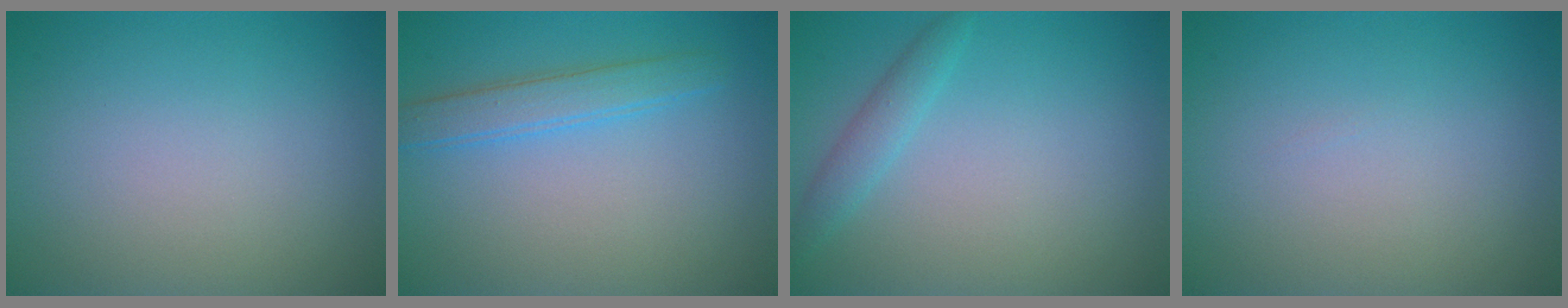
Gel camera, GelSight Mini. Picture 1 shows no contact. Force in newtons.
{"total": 2.6, "press": 2.6, "slide": 0.1}
{"total": 1.8, "press": 1.8, "slide": 0.2}
{"total": 0.0}